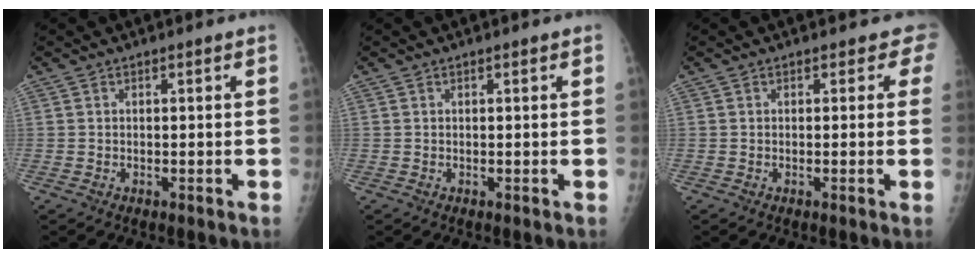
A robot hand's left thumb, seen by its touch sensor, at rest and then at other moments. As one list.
[{"total": 0.6, "force": [0.3, -0.1, 0.5], "torque": [-0.012, 0.001, 0.005]}, {"total": 2.0, "force": [1.4, 1.3, 0.5], "torque": [0.022, -0.003, 0.002]}]